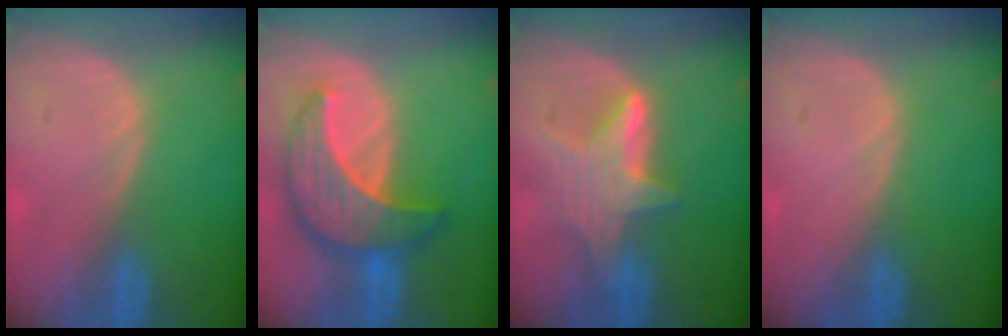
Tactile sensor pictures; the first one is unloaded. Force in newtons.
{"total": 10.0, "press": 10.0, "slide": 0.8}
{"total": 6.0, "press": 6.0, "slide": 0.5}
{"total": 0.0}